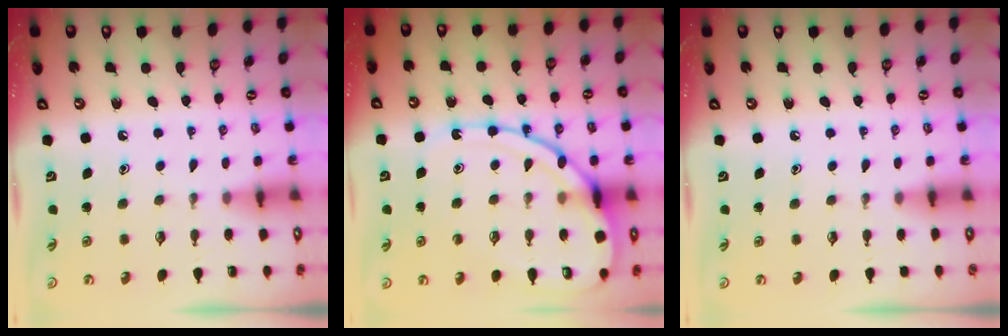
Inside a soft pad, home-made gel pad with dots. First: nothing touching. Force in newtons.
{"total": 15.4, "press": 15.3, "slide": 1.4}
{"total": 2.7, "press": 2.7, "slide": 0.5}